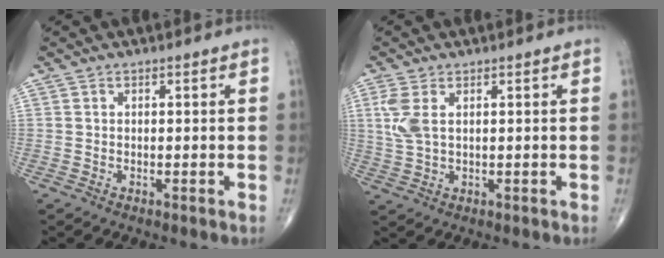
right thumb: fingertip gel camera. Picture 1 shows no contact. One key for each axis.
{"total": 4.6, "fx": 1.4, "fy": 2.2, "fz": 3.8, "tx": -0.100, "ty": 0.003, "tz": 0.035}